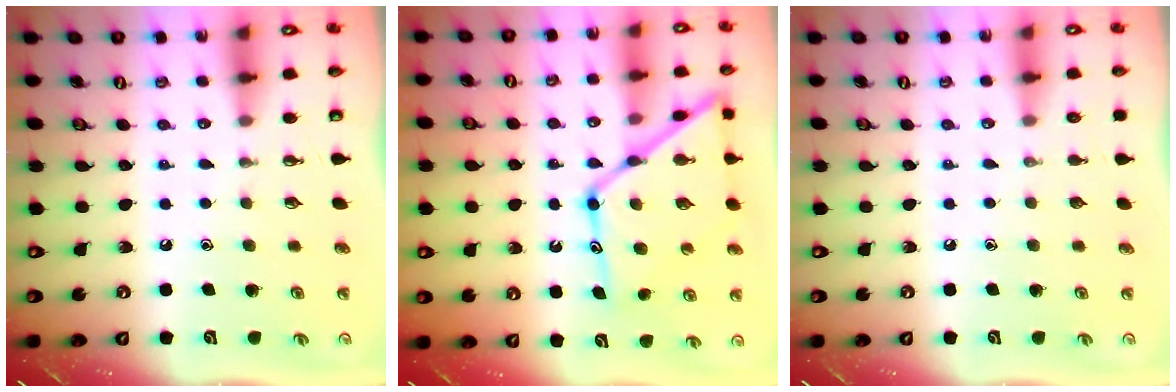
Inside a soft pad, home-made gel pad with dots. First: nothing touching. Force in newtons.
{"total": 17.9, "press": 17.8, "slide": 1.7}
{"total": 0.0}